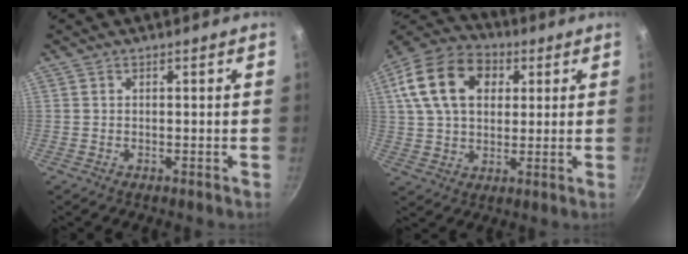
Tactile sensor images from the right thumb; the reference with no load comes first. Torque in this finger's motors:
{"motor_torque": [-1.17, 2.20, 1.36, 0.24, 0.52]}